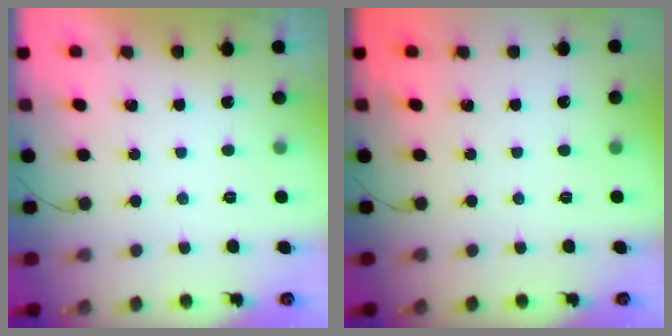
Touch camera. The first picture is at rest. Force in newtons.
{"total": 0.0}